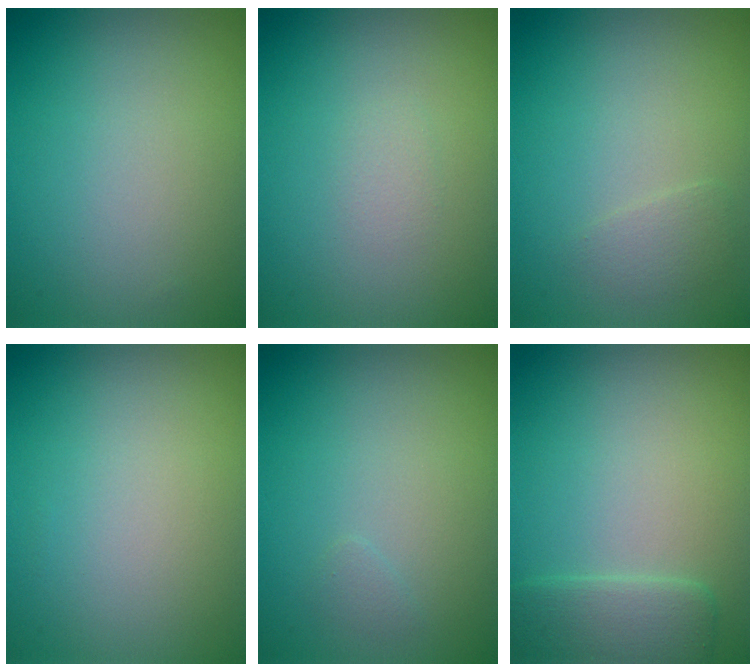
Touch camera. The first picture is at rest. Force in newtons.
{"total": 0.6, "press": 0.6, "slide": 0.1}
{"total": 1.2, "press": 1.2, "slide": 0.1}
{"total": 0.0}
{"total": 0.6, "press": 0.5, "slide": 0.1}
{"total": 2.4, "press": 1.7, "slide": 1.7}